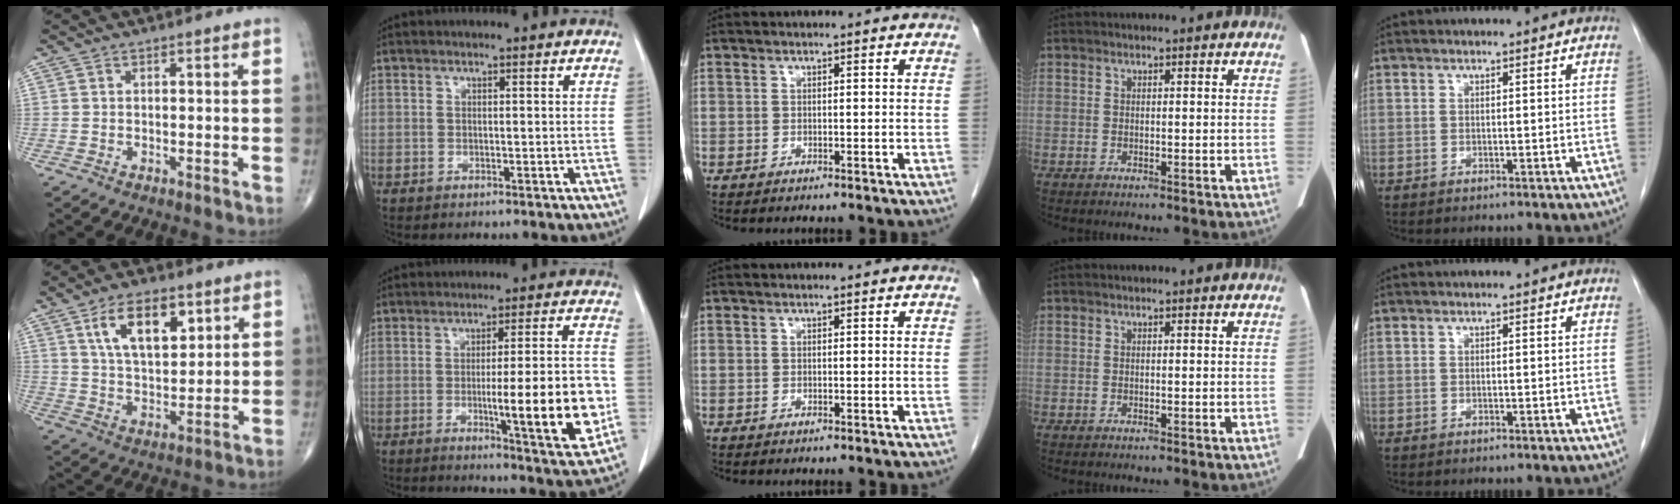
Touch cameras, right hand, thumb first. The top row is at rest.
{"thumb": {"total": 12.1, "force": [5.5, 6.1, 8.9], "torque": [-0.131, -0.024, 0.104]}, "index": {"total": 14.1, "force": [-2.5, 1.1, 13.9], "torque": [-0.195, -0.007, -0.031]}}